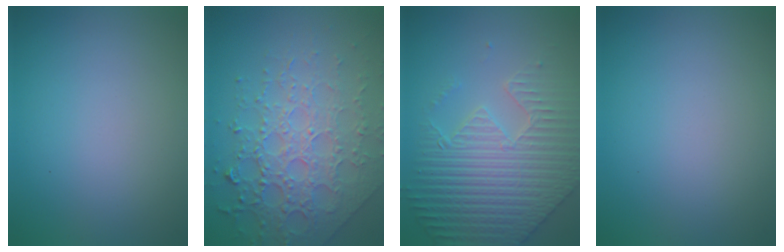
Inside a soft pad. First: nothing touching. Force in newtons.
{"total": 7.9, "press": 5.6, "slide": 5.6}
{"total": 7.1, "press": 5.8, "slide": 4.0}
{"total": 0.0}